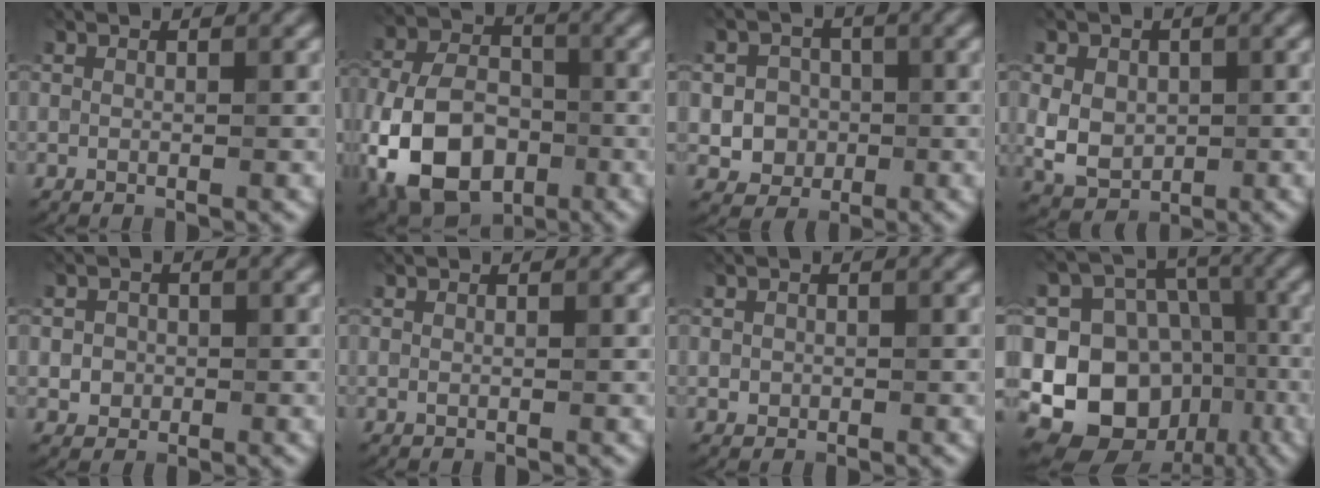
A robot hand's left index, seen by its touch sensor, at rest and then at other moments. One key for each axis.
{"total": 11.9, "fx": -4.3, "fy": 7.9, "fz": 7.8, "tx": -0.167, "ty": -0.017, "tz": -0.085}
{"total": 3.6, "fx": -0.6, "fy": 3.3, "fz": 1.3, "tx": 0.000, "ty": -0.002, "tz": -0.023}
{"total": 4.7, "fx": 0.1, "fy": 3.8, "fz": 2.8, "tx": -0.049, "ty": -0.001, "tz": 0.004}
{"total": 1.8, "fx": 0.0, "fy": 1.7, "fz": 0.6, "tx": 0.000, "ty": -0.005, "tz": 0.001}
{"total": 0.0}
{"total": 0.8, "fx": 0.1, "fy": 0.7, "fz": 0.2, "tx": 0.002, "ty": -0.002, "tz": 0.000}
{"total": 13.2, "fx": -3.4, "fy": 11.4, "fz": 5.7, "tx": -0.103, "ty": 0.003, "tz": -0.070}